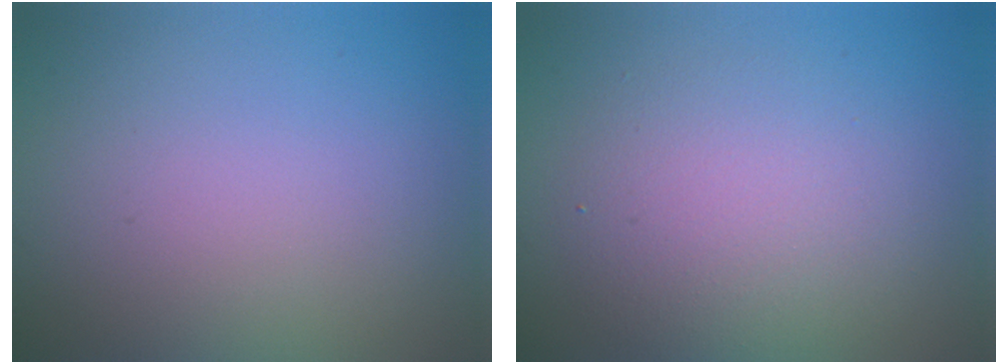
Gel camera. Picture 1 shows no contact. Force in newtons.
{"total": 4.3, "press": 4.3, "slide": 0.2}